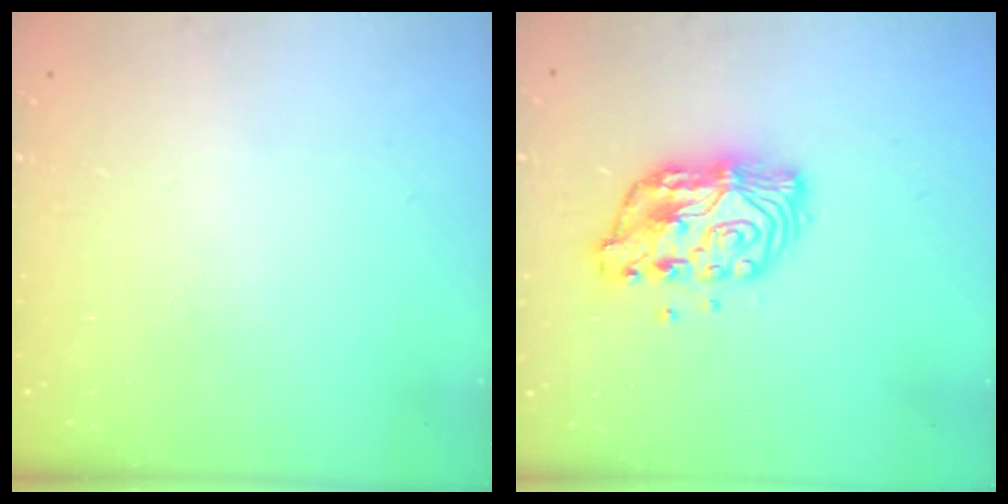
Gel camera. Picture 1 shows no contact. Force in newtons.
{"total": 11.0, "press": 10.9, "slide": 0.9}